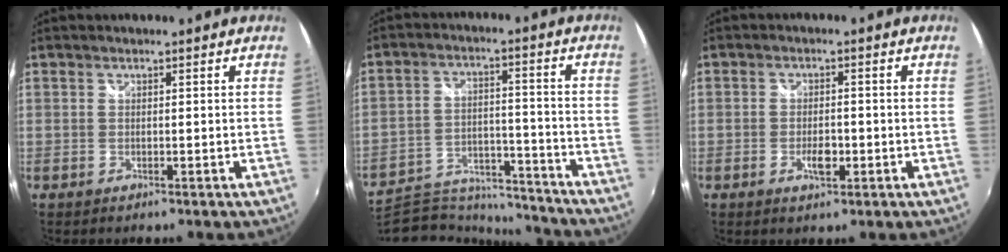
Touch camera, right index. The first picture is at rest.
{"total": 21.5, "force": [-19.4, 6.1, 7.0], "torque": [-0.145, 0.000, -0.281]}
{"total": 3.5, "force": [-1.2, 1.6, 2.9], "torque": [-0.055, -0.003, -0.022]}